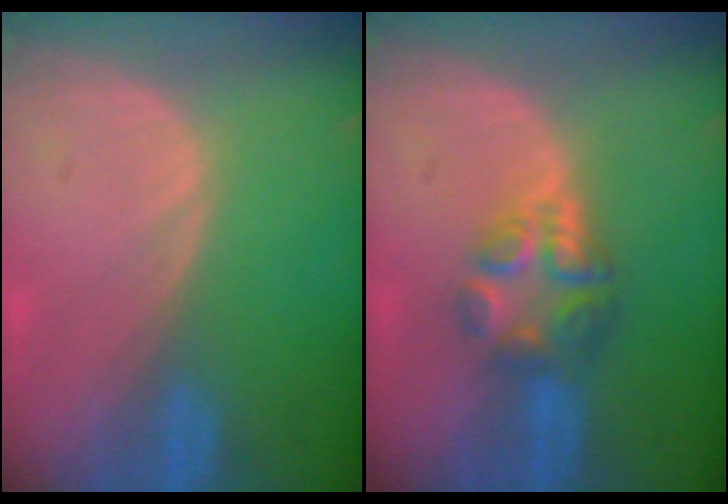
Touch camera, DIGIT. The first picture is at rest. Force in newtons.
{"total": 6.1, "press": 5.3, "slide": 3.0}